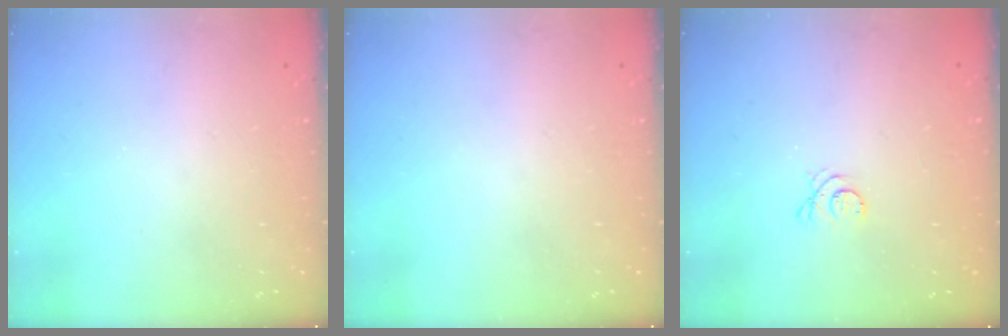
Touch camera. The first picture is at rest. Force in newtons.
{"total": 0.0}
{"total": 4.0, "press": 3.9, "slide": 1.0}